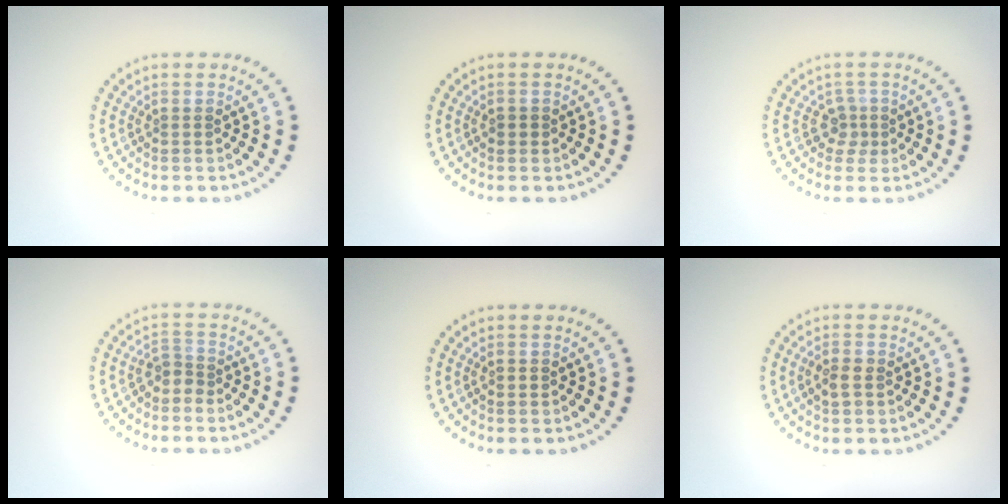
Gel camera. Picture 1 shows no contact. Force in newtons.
{"total": 0.8, "press": 0.8, "slide": 0.1}
{"total": 1.7, "press": 1.2, "slide": 1.2}
{"total": 1.7, "press": 1.2, "slide": 1.3}
{"total": 0.6, "press": 0.6, "slide": 0.1}
{"total": 1.6, "press": 1.5, "slide": 0.3}